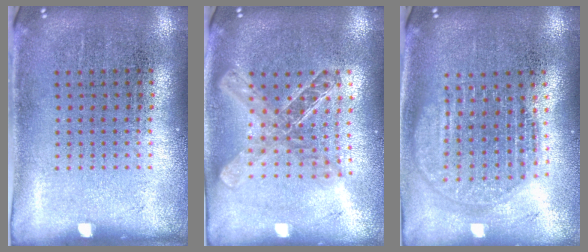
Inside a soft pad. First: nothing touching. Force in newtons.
{"total": 1.9, "press": 1.7, "slide": 1.0}
{"total": 1.8, "press": 1.5, "slide": 1.0}